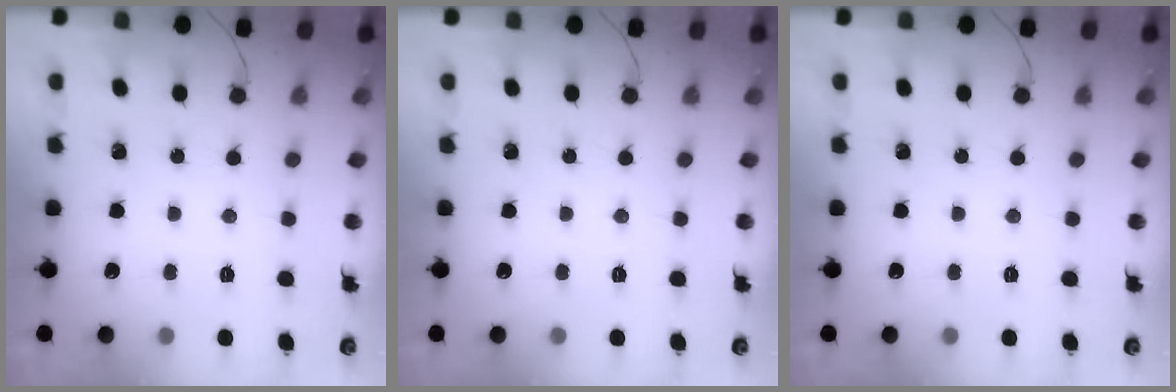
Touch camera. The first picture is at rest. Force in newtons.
{"total": 0.0}
{"total": 0.0}